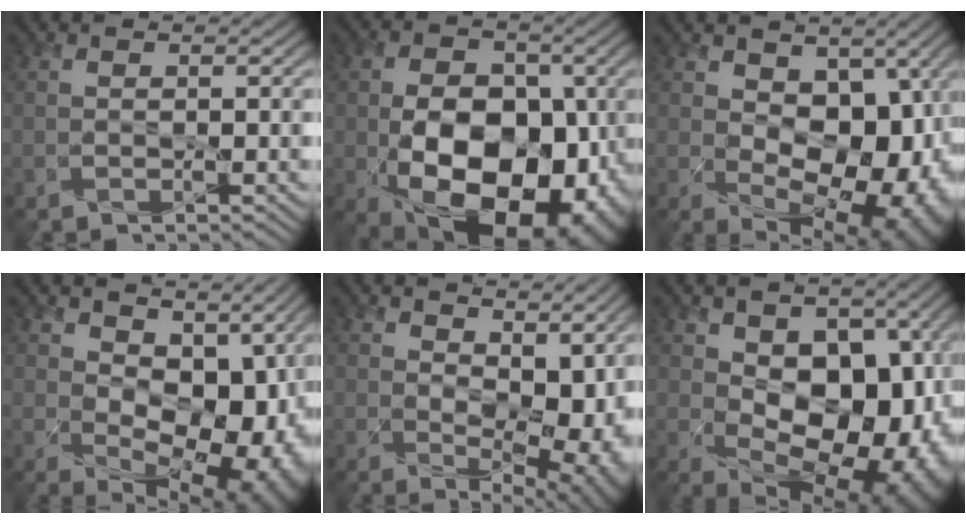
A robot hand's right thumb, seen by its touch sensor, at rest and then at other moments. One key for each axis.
{"total": 17.1, "fx": -4.4, "fy": 11.6, "fz": 11.9, "tx": -0.142, "ty": -0.026, "tz": -0.062}
{"total": 13.9, "fx": 0.4, "fy": 9.4, "fz": 10.2, "tx": -0.137, "ty": -0.040, "tz": 0.033}
{"total": 13.4, "fx": 1.7, "fy": 9.1, "fz": 9.7, "tx": -0.127, "ty": -0.027, "tz": 0.063}
{"total": 13.0, "fx": 2.9, "fy": 7.9, "fz": 9.9, "tx": -0.114, "ty": -0.008, "tz": 0.090}
{"total": 16.0, "fx": 0.0, "fy": 10.6, "fz": 11.9, "tx": -0.142, "ty": -0.039, "tz": 0.023}